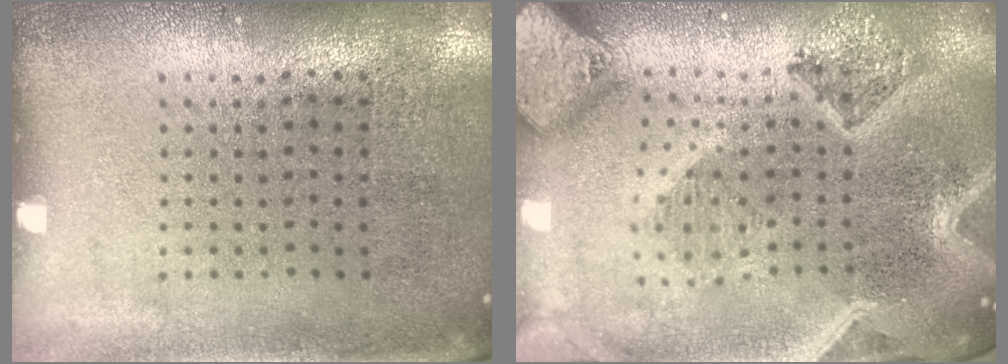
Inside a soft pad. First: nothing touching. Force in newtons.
{"total": 3.7, "press": 3.0, "slide": 2.2}